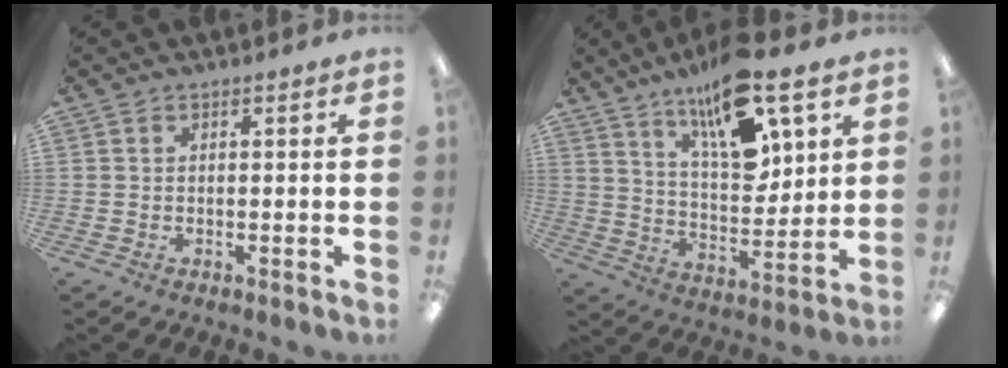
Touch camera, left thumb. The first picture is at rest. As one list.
[{"total": 17.6, "force": [11.0, 6.4, 12.1], "torque": [-0.198, -0.055, 0.184]}]